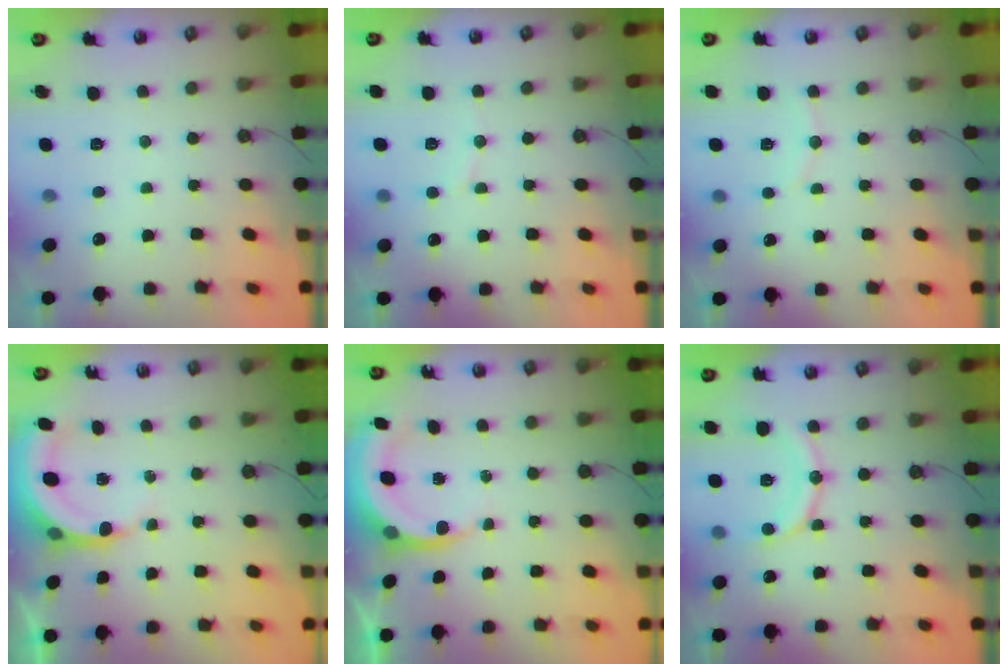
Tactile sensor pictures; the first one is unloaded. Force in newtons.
{"total": 5.6, "press": 5.4, "slide": 1.3}
{"total": 5.8, "press": 5.4, "slide": 2.1}
{"total": 5.5, "press": 5.5, "slide": 0.9}
{"total": 5.5, "press": 5.4, "slide": 0.4}
{"total": 12.7, "press": 12.6, "slide": 1.4}